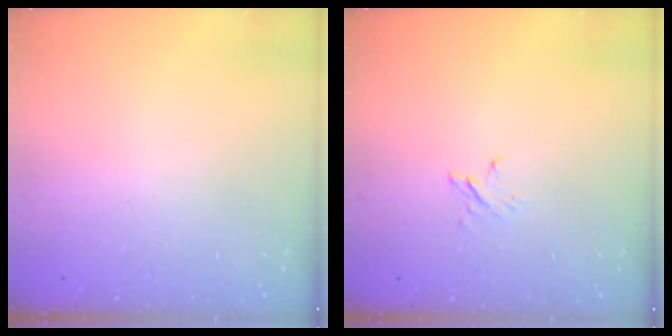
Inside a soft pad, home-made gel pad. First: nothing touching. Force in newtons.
{"total": 2.4, "press": 2.4, "slide": 0.3}